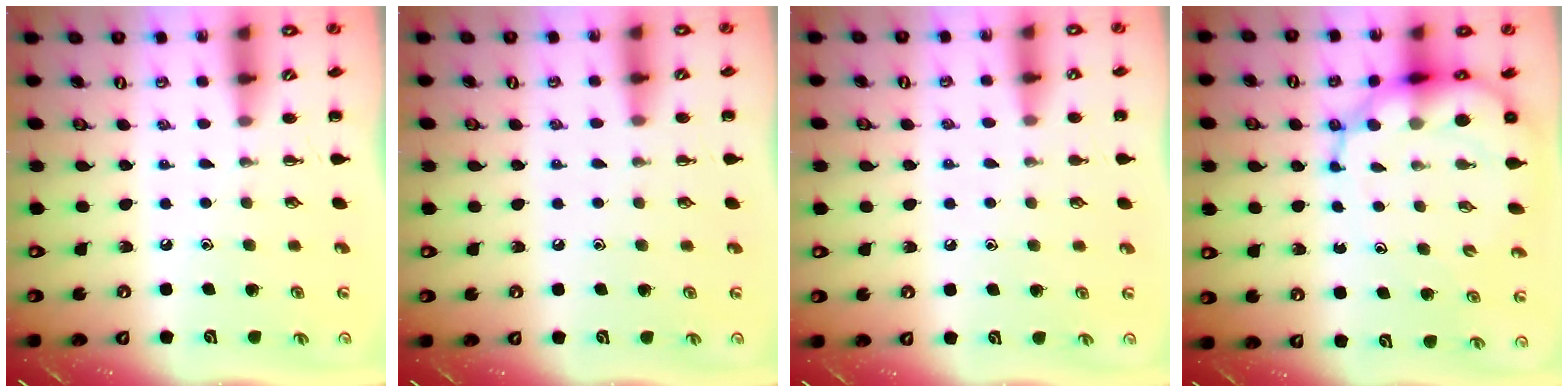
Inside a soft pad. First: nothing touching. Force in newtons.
{"total": 4.8, "press": 4.6, "slide": 1.6}
{"total": 4.9, "press": 4.6, "slide": 1.8}
{"total": 11.8, "press": 11.4, "slide": 3.0}